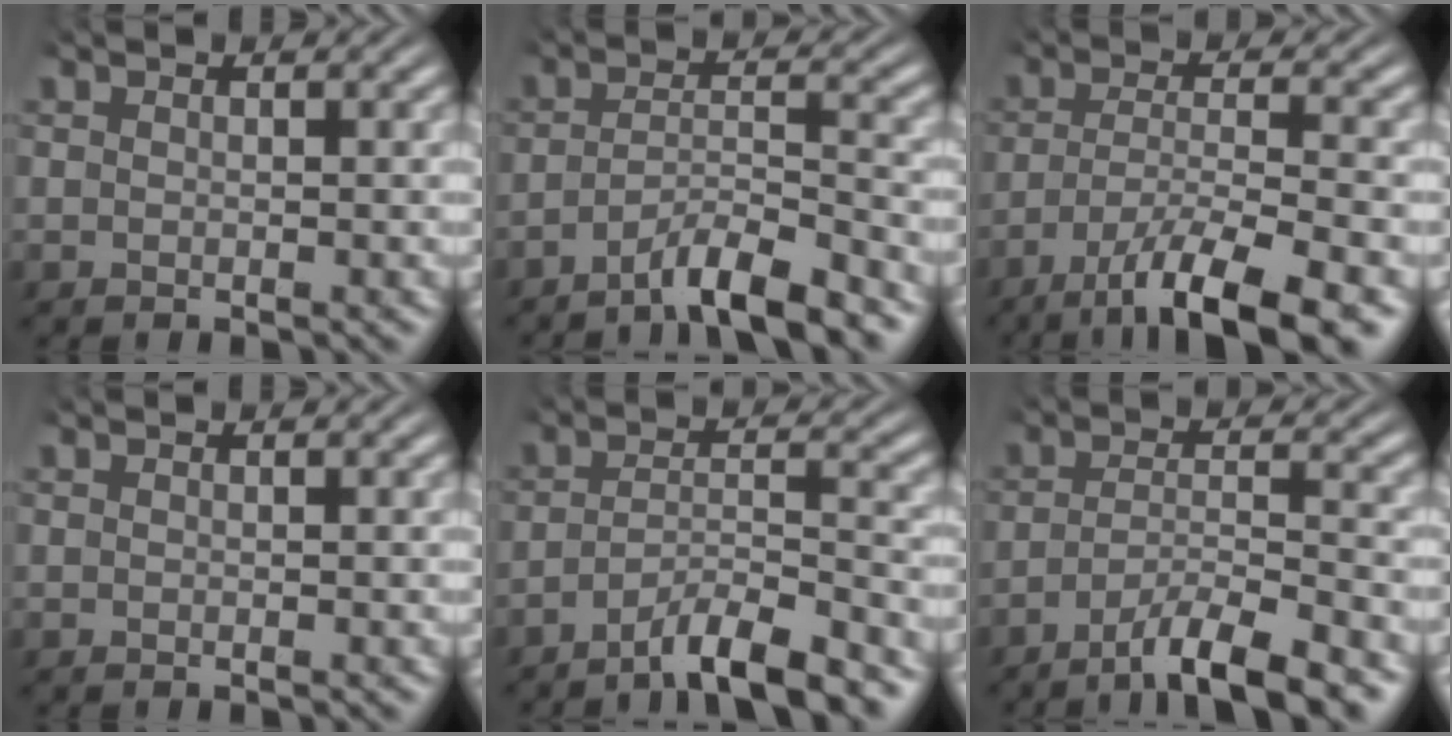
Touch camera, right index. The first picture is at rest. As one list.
[{"total": 5.2, "force": [-4.4, 1.0, 2.5], "torque": [-0.031, -0.004, -0.079]}, {"total": 9.4, "force": [-6.4, 2.4, 6.5], "torque": [-0.103, -0.026, -0.088]}, {"total": 0.0}, {"total": 5.8, "force": [-4.9, 1.2, 2.8], "torque": [-0.035, -0.005, -0.084]}, {"total": 6.1, "force": [-4.5, 1.6, 3.8], "torque": [-0.062, -0.010, -0.074]}]